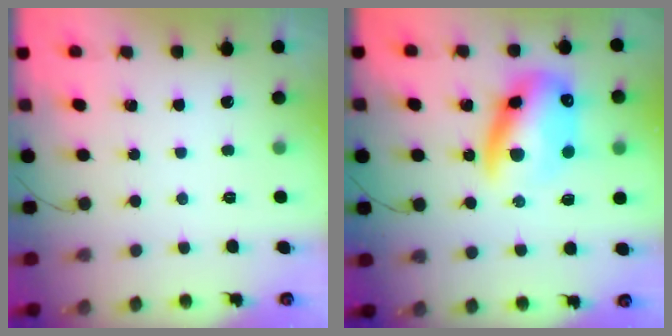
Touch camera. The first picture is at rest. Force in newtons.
{"total": 16.1, "press": 15.6, "slide": 3.9}